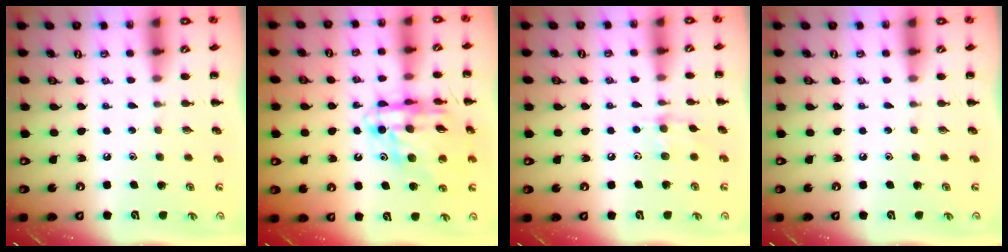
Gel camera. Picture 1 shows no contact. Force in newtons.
{"total": 15.6, "press": 15.1, "slide": 4.0}
{"total": 5.4, "press": 5.4, "slide": 0.7}
{"total": 0.0}